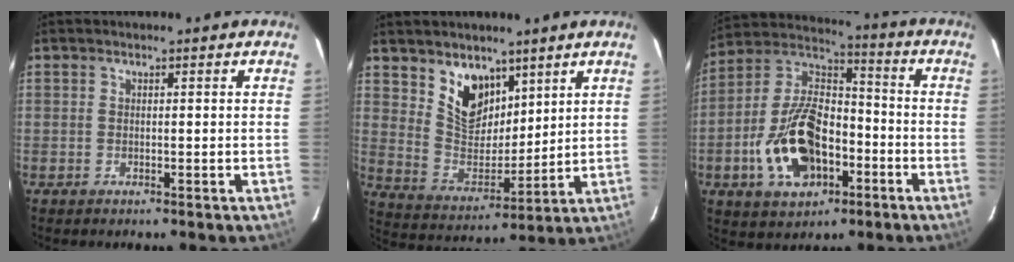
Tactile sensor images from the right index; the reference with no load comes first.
{"total": 10.6, "force": [6.8, 6.4, 5.1], "torque": [-0.089, -0.006, 0.139]}
{"total": 18.2, "force": [-6.4, 10.9, 13.2], "torque": [-0.275, 0.019, -0.101]}